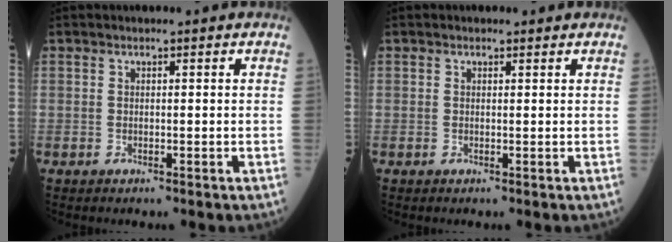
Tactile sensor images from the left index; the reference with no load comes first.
{"total": 0.6, "force": [0.5, 0.3, 0.1], "torque": [-0.008, -0.004, 0.004]}